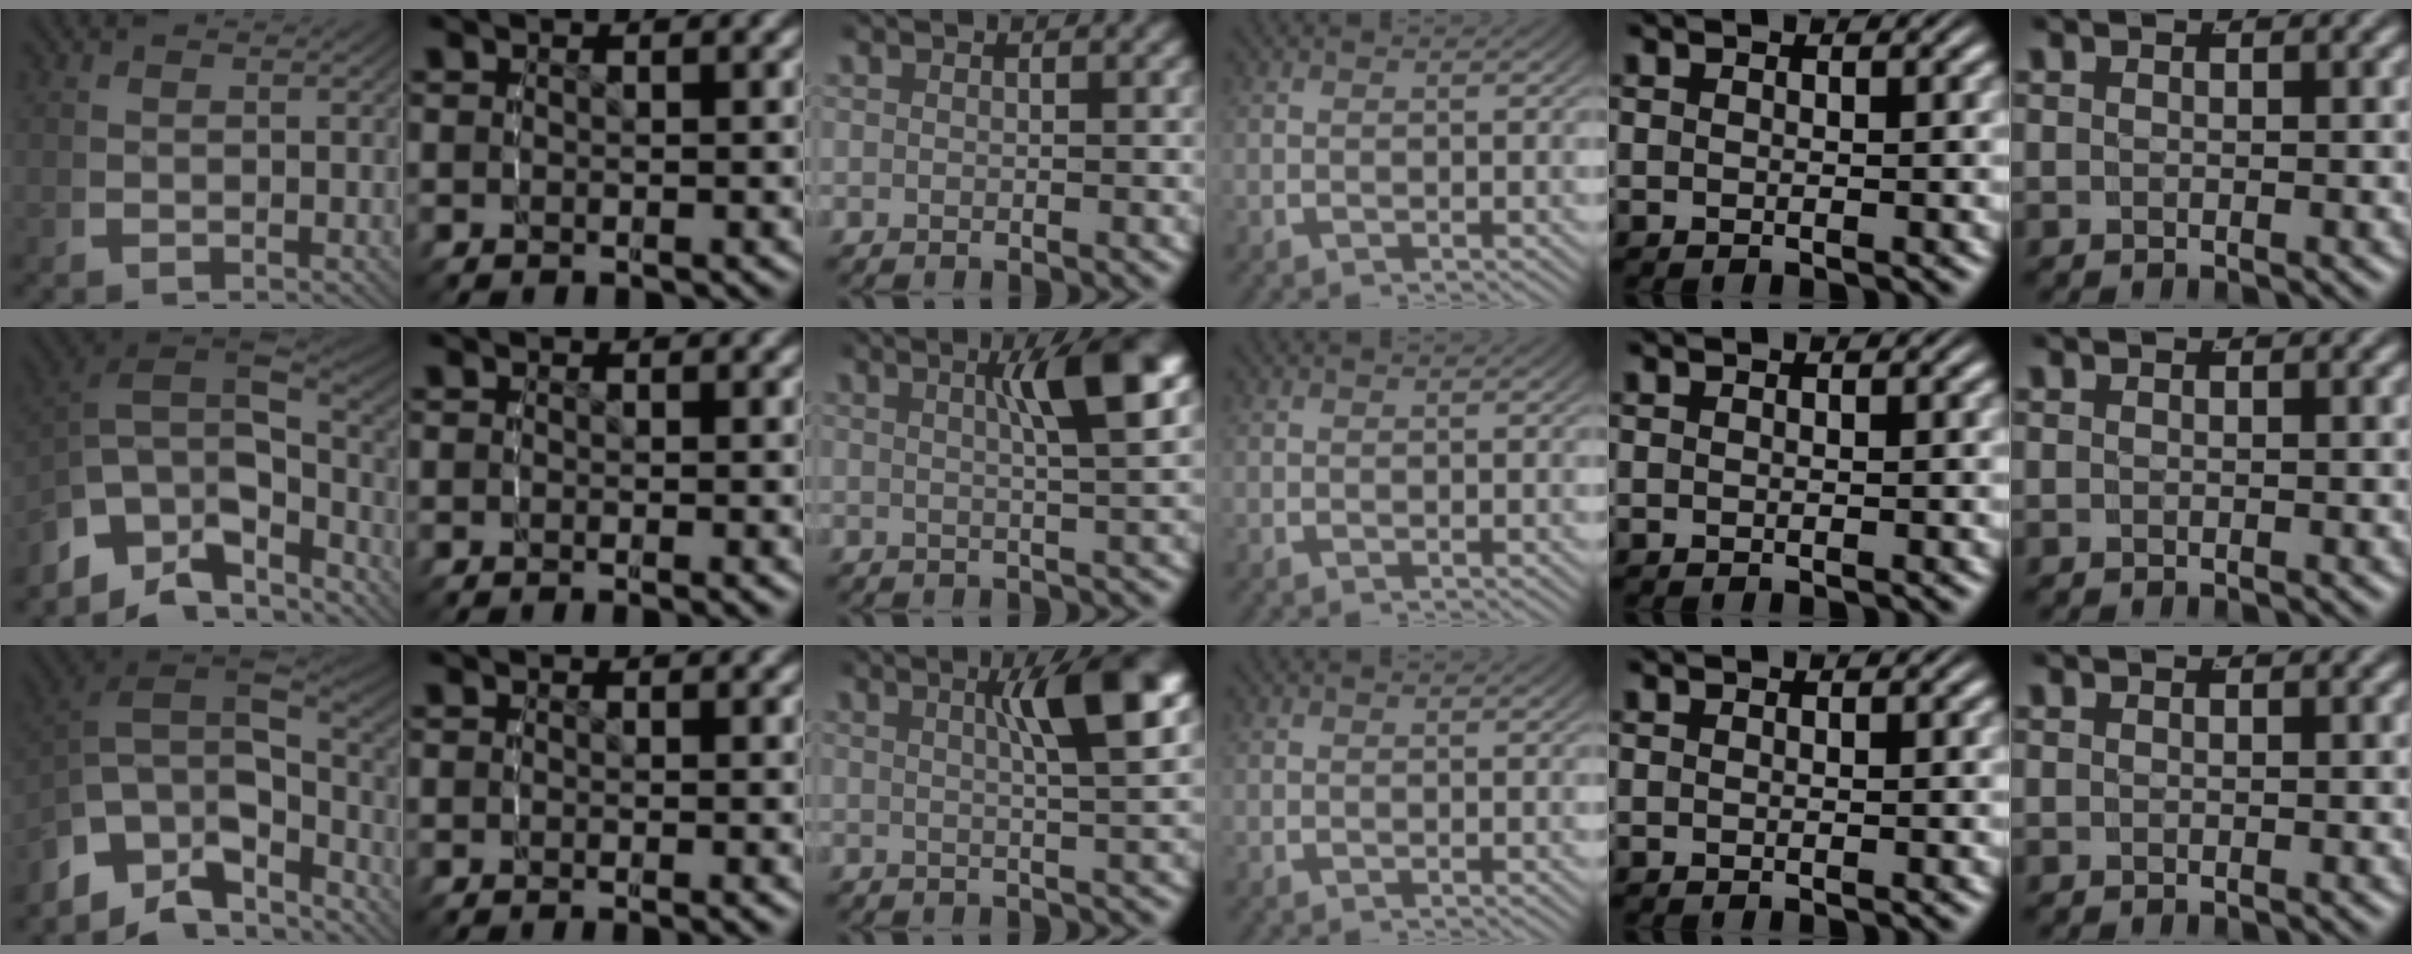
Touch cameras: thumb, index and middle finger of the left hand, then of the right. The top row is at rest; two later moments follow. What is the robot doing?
{"motion": "lift_and_place", "object": "air blower"}